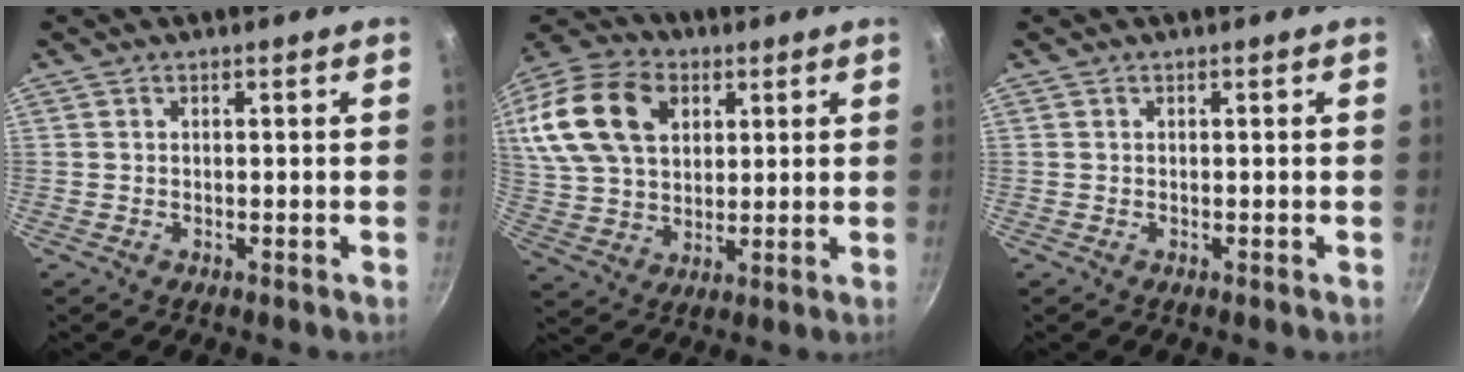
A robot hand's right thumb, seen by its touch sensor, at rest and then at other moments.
{"total": 21.8, "force": [7.2, 15.2, 13.9], "torque": [-0.269, 0.013, 0.128]}
{"total": 0.0}